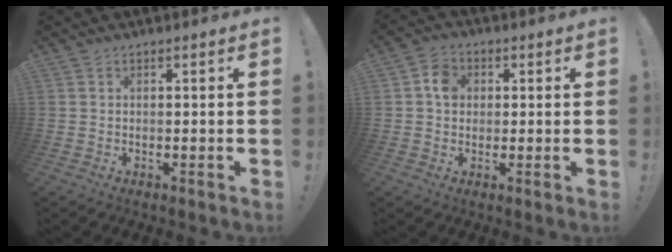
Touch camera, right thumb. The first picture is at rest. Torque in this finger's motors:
{"motor_torque": [0.01, 0.03, 0.12, 0.22, 0.01]}